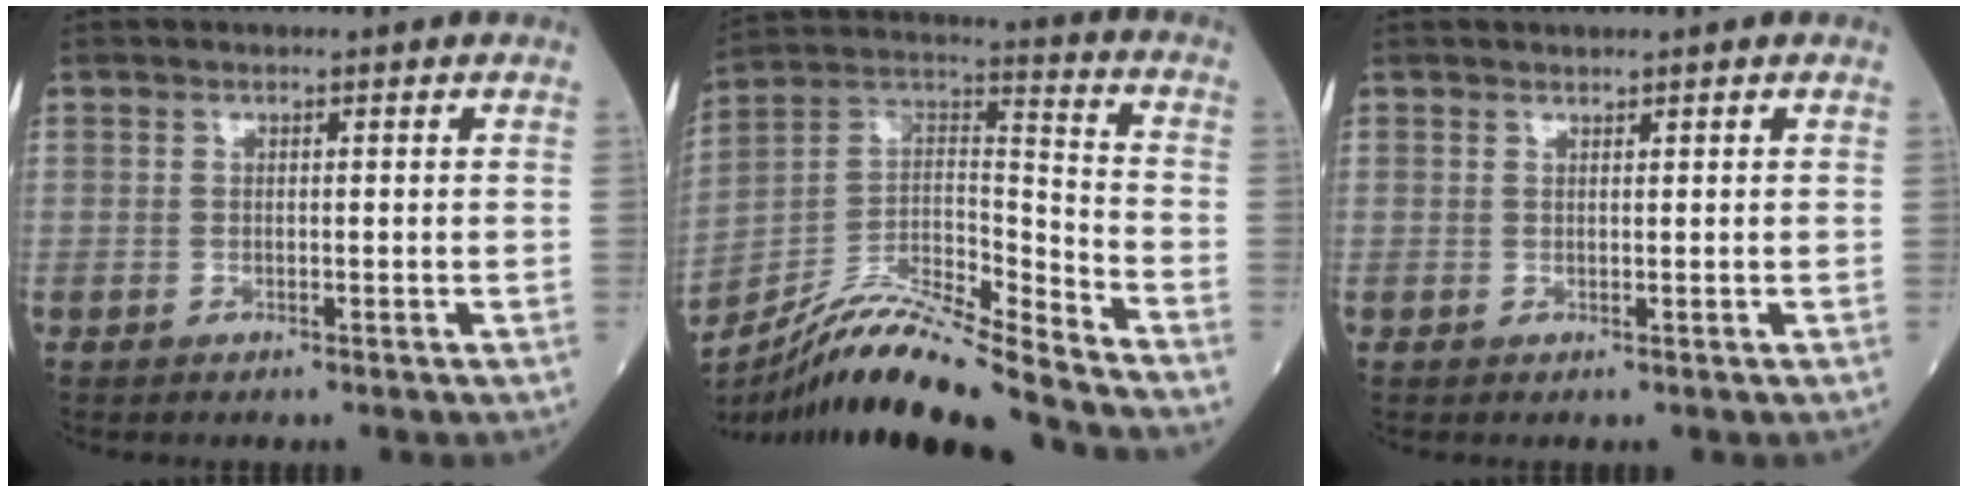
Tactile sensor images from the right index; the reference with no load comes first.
{"total": 18.5, "force": [-16.8, 0.2, 7.9], "torque": [-0.164, 0.019, -0.300]}
{"total": 0.5, "force": [0.5, 0.0, 0.0], "torque": [-0.006, 0.002, 0.014]}